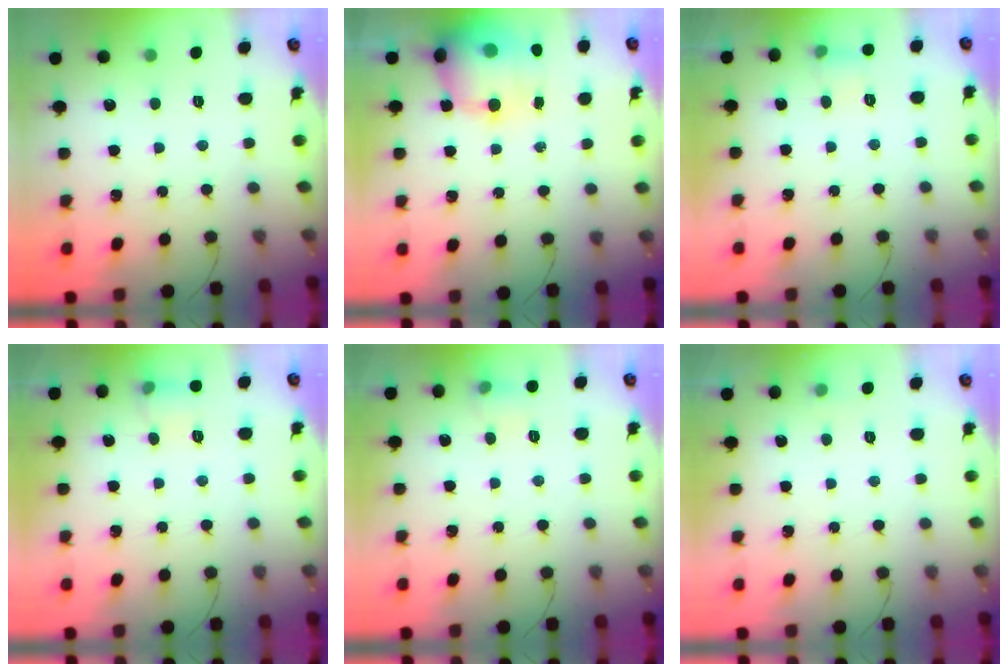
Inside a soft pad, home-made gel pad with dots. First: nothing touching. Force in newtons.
{"total": 17.1, "press": 16.5, "slide": 4.2}
{"total": 5.6, "press": 5.4, "slide": 1.7}
{"total": 7.5, "press": 7.3, "slide": 1.8}
{"total": 5.9, "press": 5.7, "slide": 1.7}
{"total": 2.9, "press": 2.6, "slide": 1.2}